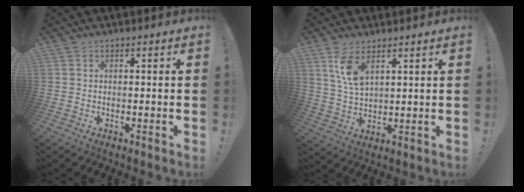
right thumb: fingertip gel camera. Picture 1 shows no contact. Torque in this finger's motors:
{"motor_torque": [-0.38, 0.66, -0.10, 0.34, 0.25]}